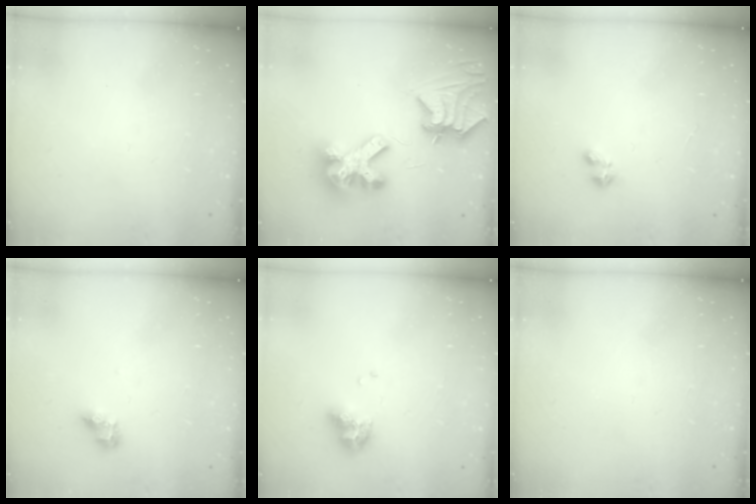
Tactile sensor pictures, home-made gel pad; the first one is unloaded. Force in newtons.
{"total": 12.4, "press": 12.3, "slide": 1.4}
{"total": 2.2, "press": 2.2, "slide": 0.4}
{"total": 6.1, "press": 6.1, "slide": 0.3}
{"total": 9.1, "press": 9.1, "slide": 1.1}
{"total": 0.0}